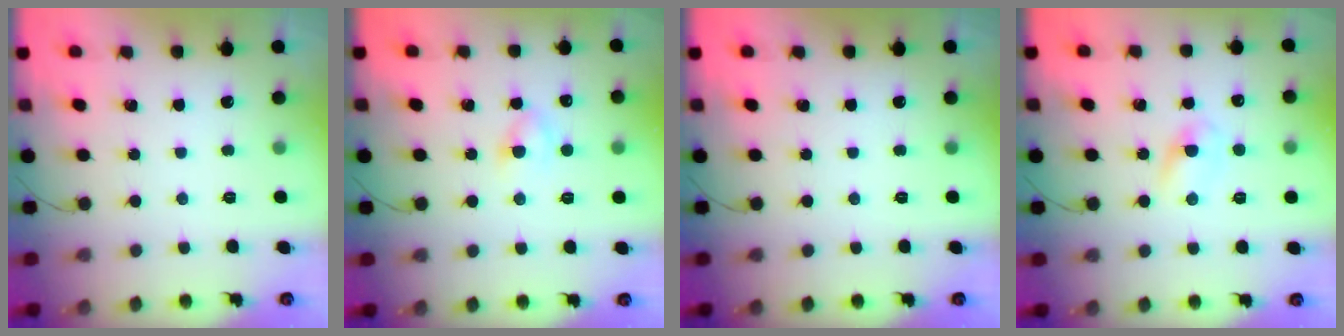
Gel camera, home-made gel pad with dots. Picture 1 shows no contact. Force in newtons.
{"total": 3.4, "press": 3.2, "slide": 1.2}
{"total": 0.0}
{"total": 2.9, "press": 2.7, "slide": 1.2}